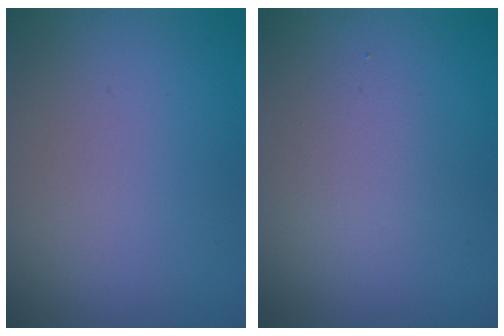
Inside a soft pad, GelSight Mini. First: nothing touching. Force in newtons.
{"total": 2.0, "press": 2.0, "slide": 0.2}